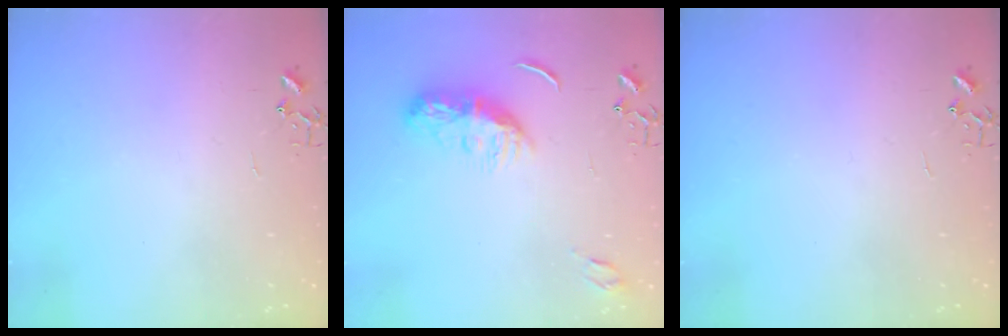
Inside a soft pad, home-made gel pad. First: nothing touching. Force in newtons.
{"total": 9.4, "press": 9.4, "slide": 0.4}
{"total": 0.0}